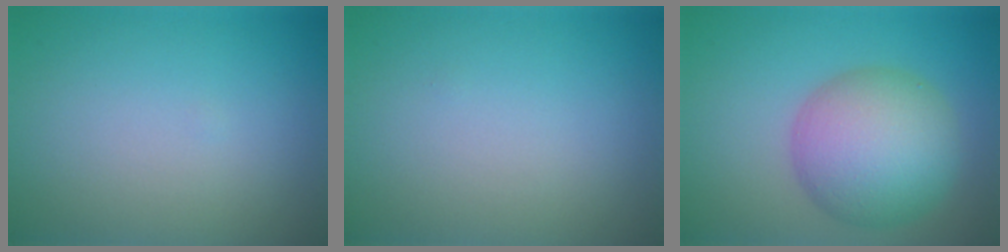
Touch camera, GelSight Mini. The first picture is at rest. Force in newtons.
{"total": 0.0}
{"total": 8.4, "press": 8.4, "slide": 0.5}